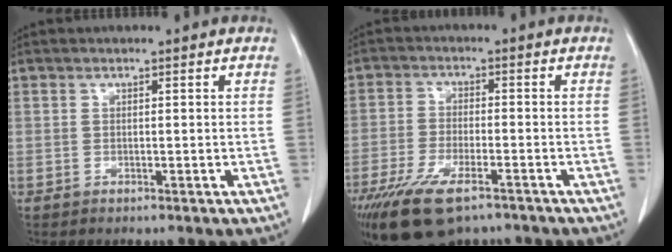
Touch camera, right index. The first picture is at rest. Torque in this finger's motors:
{"motor_torque": [1.37, -0.77, 0.63, 0.15]}